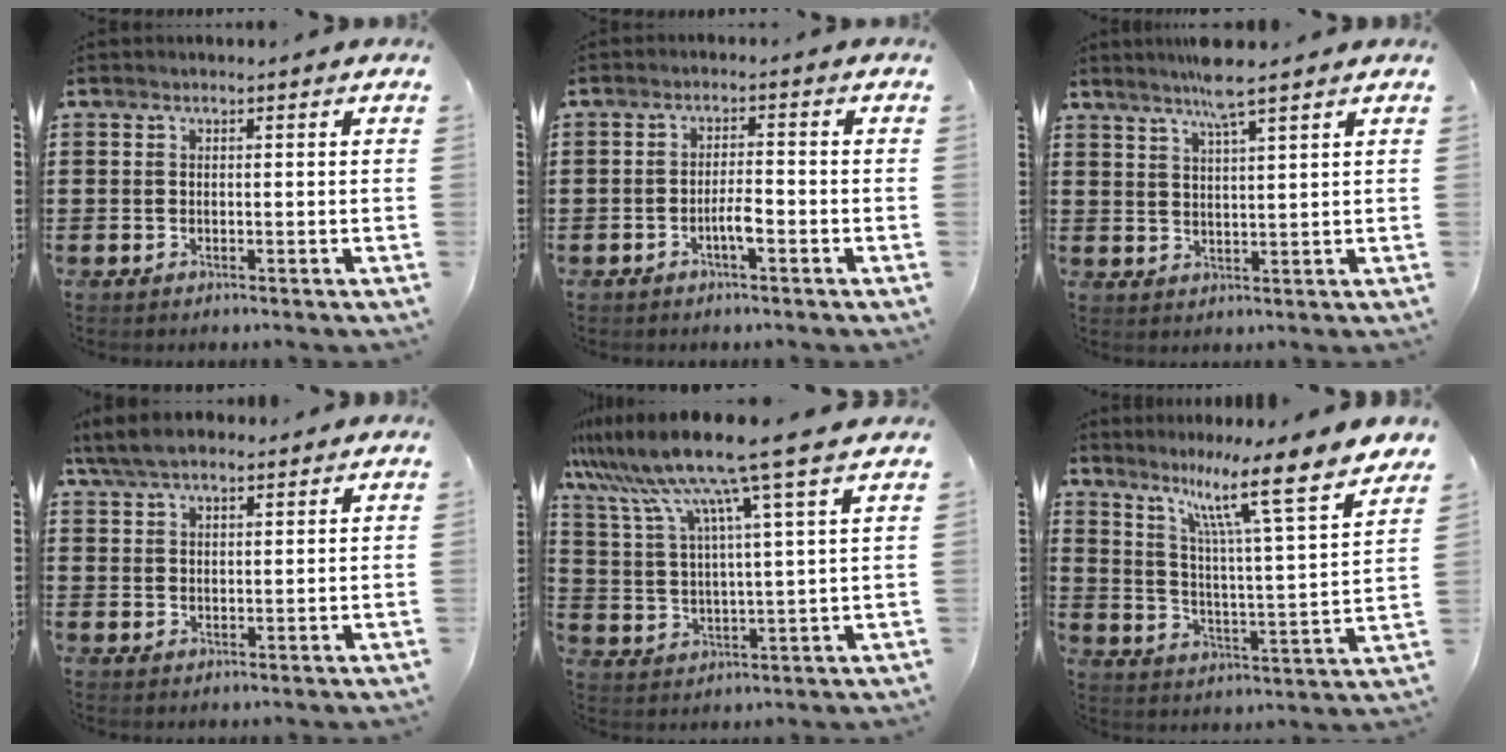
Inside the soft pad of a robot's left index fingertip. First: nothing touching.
{"total": 3.1, "force": [-1.5, 0.6, 2.6], "torque": [-0.055, 0.002, -0.030]}
{"total": 5.6, "force": [4.5, -0.2, 3.4], "torque": [-0.078, -0.004, 0.080]}
{"total": 5.4, "force": [4.7, 1.7, 2.3], "torque": [-0.057, -0.002, 0.088]}
{"total": 11.8, "force": [9.5, -0.6, 6.9], "torque": [-0.171, -0.052, 0.154]}
{"total": 11.8, "force": [8.7, 0.2, 8.0], "torque": [-0.158, -0.061, 0.132]}